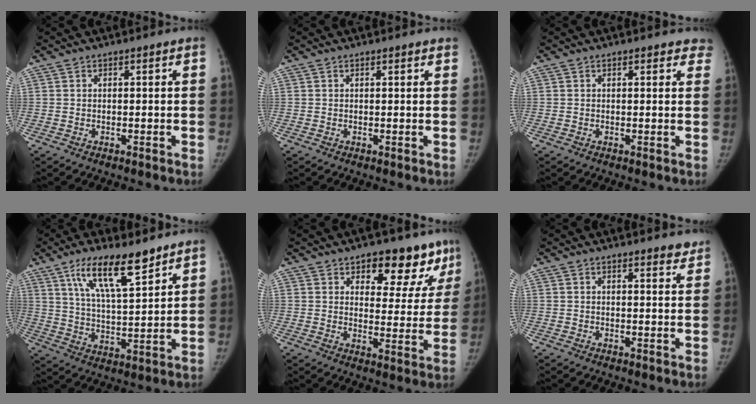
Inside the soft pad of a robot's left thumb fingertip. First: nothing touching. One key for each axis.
{"total": 1.2, "fx": 1.0, "fy": 0.2, "fz": 0.6, "tx": -0.005, "ty": 0.000, "tz": 0.012}
{"total": 4.2, "fx": 3.4, "fy": 1.7, "fz": 1.5, "tx": 0.015, "ty": -0.007, "tz": 0.025}
{"total": 13.8, "fx": 8.9, "fy": 3.8, "fz": 9.9, "tx": -0.156, "ty": -0.044, "tz": 0.163}
{"total": 13.4, "fx": 8.8, "fy": 6.9, "fz": 7.3, "tx": -0.028, "ty": -0.046, "tz": 0.114}
{"total": 3.0, "fx": 2.7, "fy": 0.8, "fz": 1.2, "tx": -0.002, "ty": -0.016, "tz": 0.028}